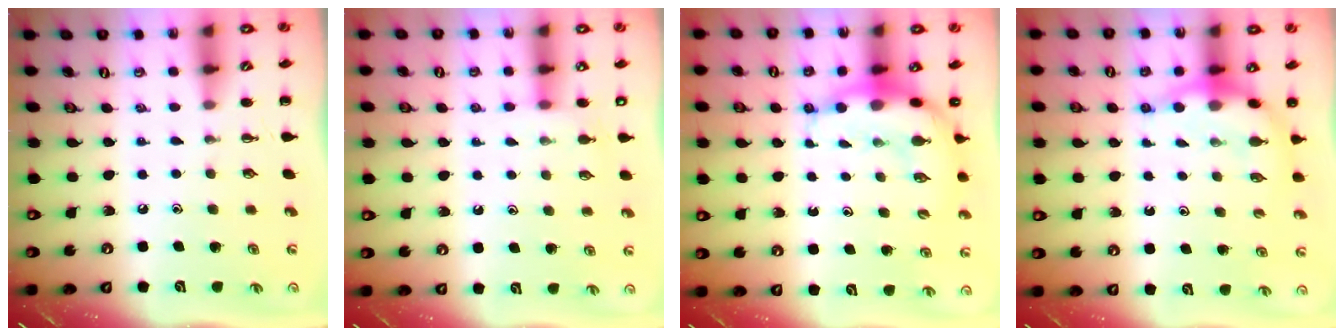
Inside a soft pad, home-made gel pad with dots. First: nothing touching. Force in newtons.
{"total": 4.4, "press": 4.2, "slide": 1.4}
{"total": 8.5, "press": 8.2, "slide": 2.0}
{"total": 8.8, "press": 8.7, "slide": 1.4}